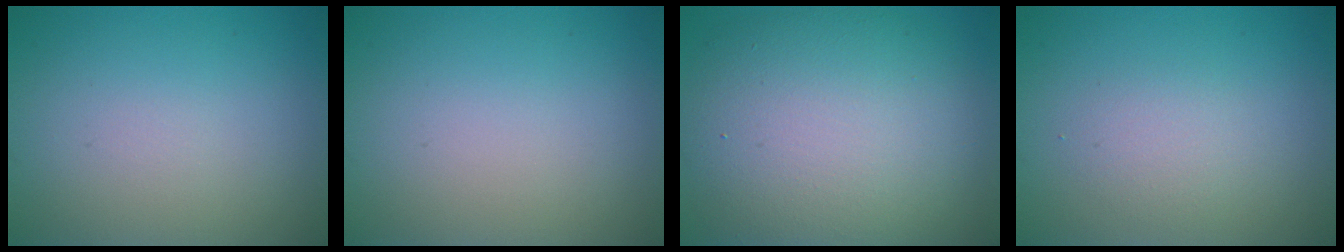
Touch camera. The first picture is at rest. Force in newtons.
{"total": 0.0}
{"total": 12.0, "press": 12.0, "slide": 0.7}
{"total": 1.7, "press": 1.7, "slide": 0.0}